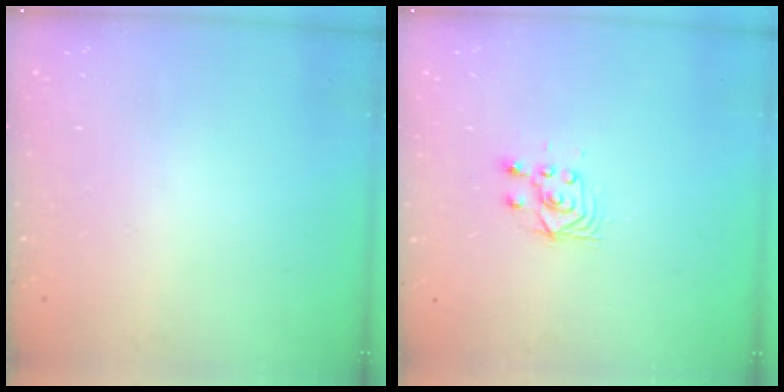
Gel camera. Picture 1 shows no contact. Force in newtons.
{"total": 4.1, "press": 3.9, "slide": 1.3}